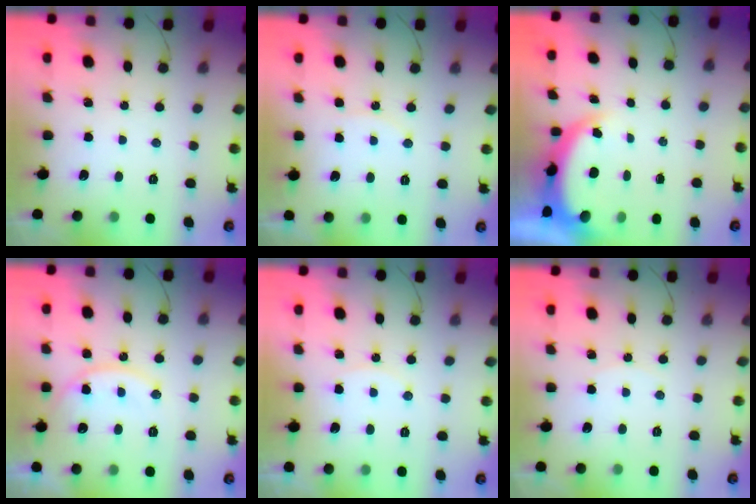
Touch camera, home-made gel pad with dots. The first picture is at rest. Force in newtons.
{"total": 5.9, "press": 5.5, "slide": 2.2}
{"total": 4.5, "press": 4.5, "slide": 0.2}
{"total": 14.3, "press": 14.3, "slide": 1.2}
{"total": 3.6, "press": 3.6, "slide": 0.4}
{"total": 3.7, "press": 2.9, "slide": 2.3}